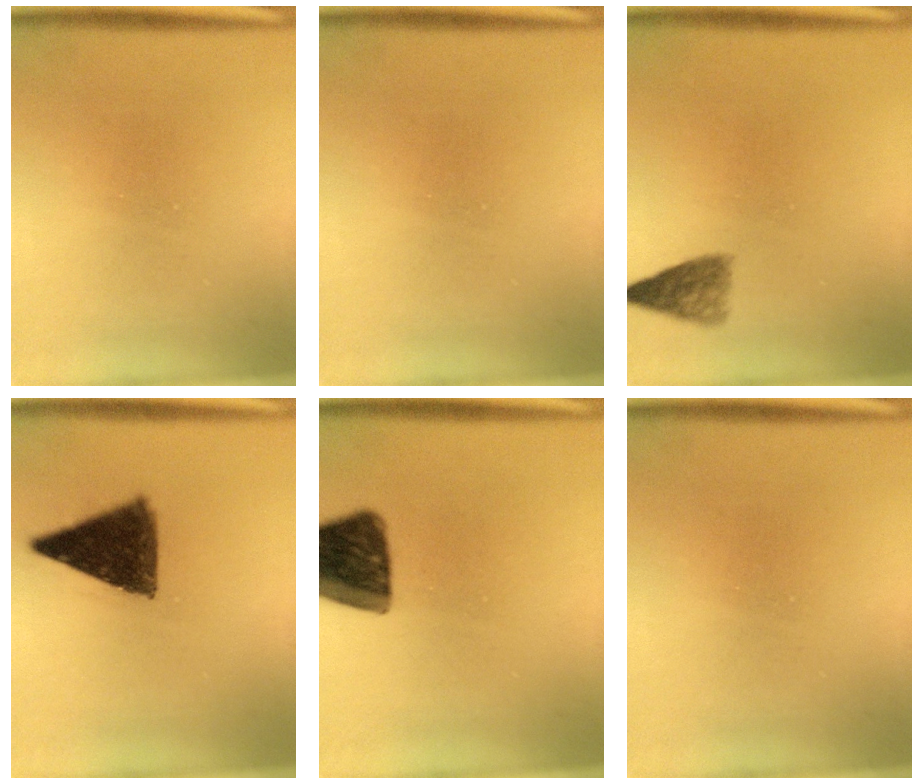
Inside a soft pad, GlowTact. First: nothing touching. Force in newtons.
{"total": 0.0}
{"total": 2.9}
{"total": 9.1}
{"total": 12.8}
{"total": 0.0}